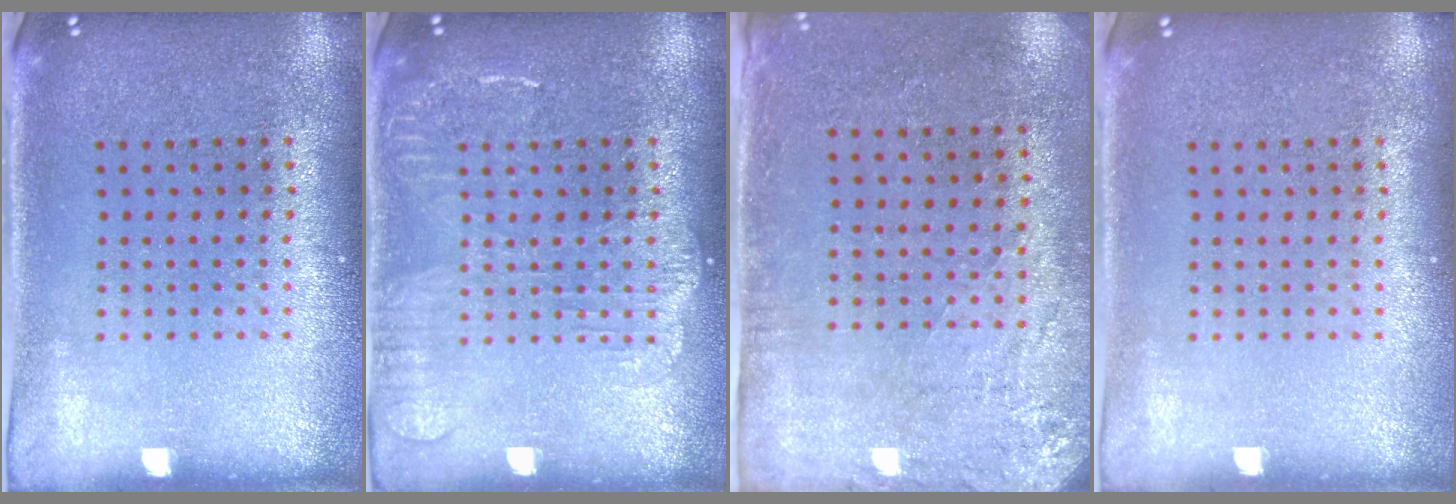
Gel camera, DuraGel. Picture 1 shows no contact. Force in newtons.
{"total": 2.2, "press": 2.2, "slide": 0.3}
{"total": 2.8, "press": 2.3, "slide": 1.6}
{"total": 0.0}